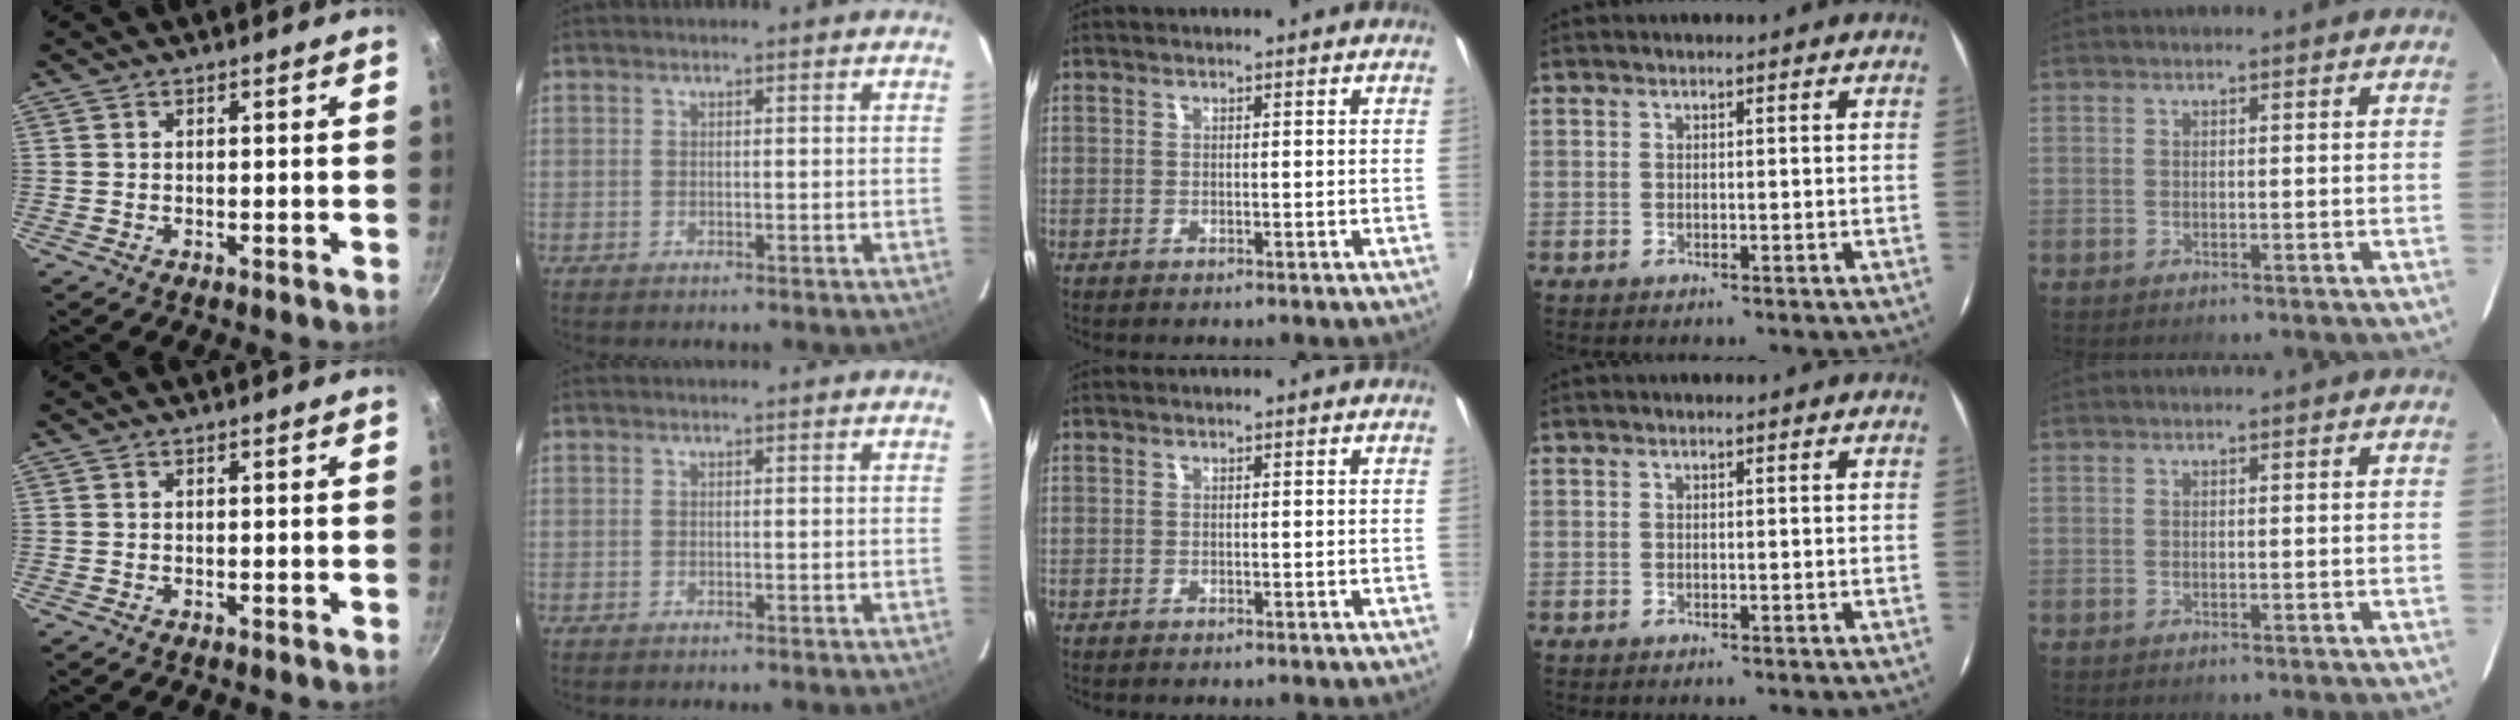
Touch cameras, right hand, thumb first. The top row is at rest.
{}